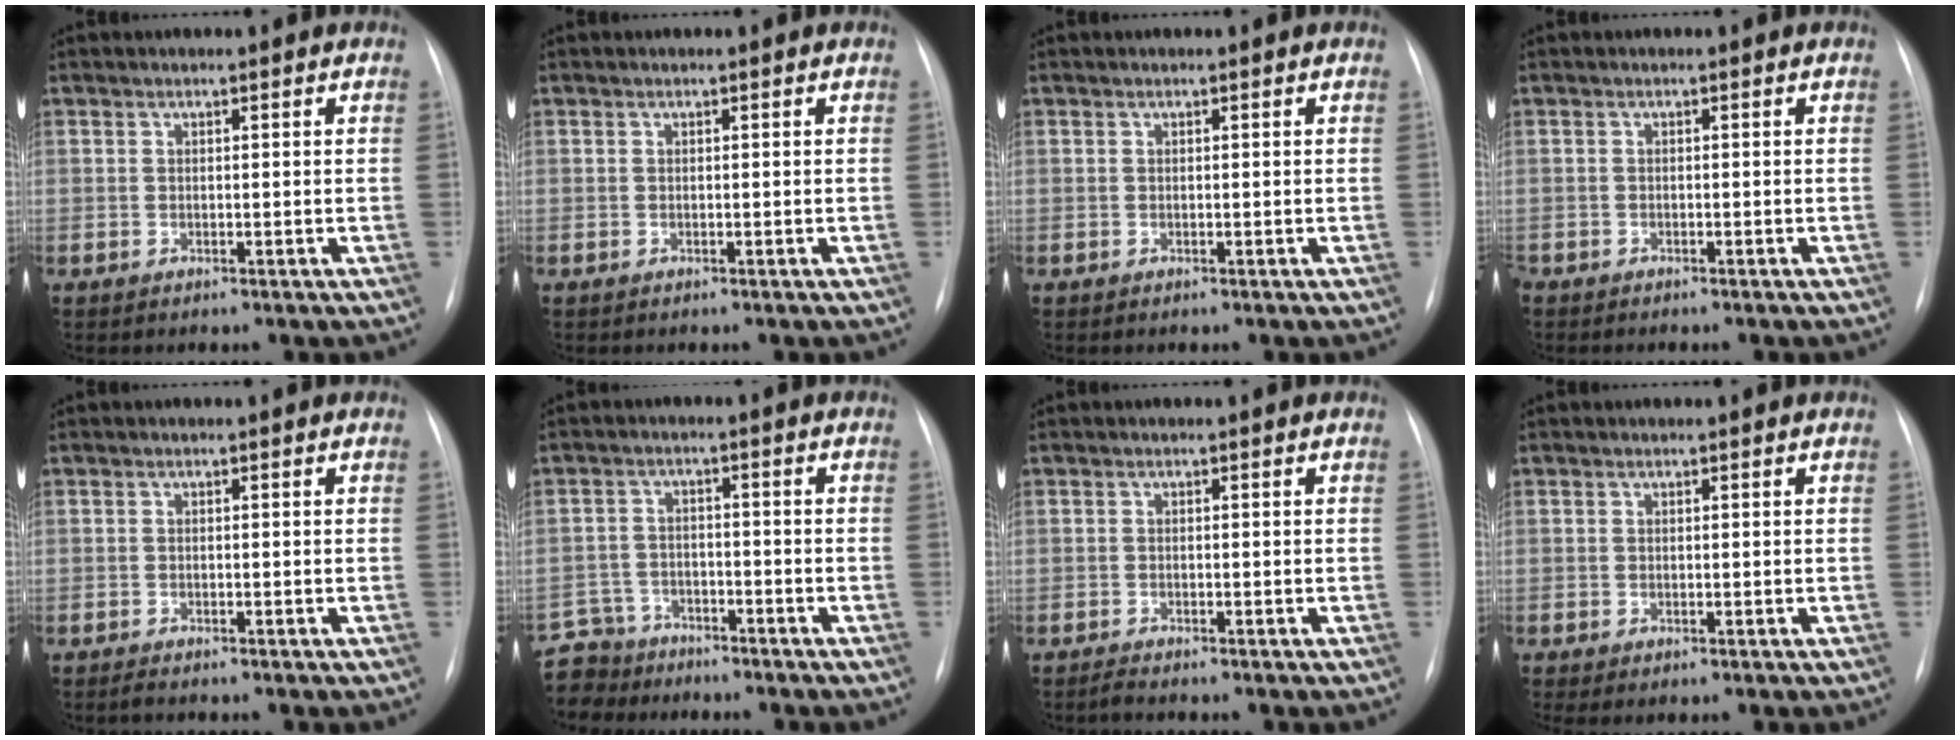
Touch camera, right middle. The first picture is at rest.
{"total": 0.0}
{"total": 0.0}
{"total": 1.3, "force": [-1.1, 0.4, 0.4], "torque": [-0.007, 0.000, -0.017]}
{"total": 0.9, "force": [-0.8, 0.1, 0.3], "torque": [-0.013, -0.003, -0.014]}
{"total": 7.3, "force": [-6.6, 3.2, -0.6], "torque": [0.006, 0.005, -0.121]}
{"total": 1.0, "force": [-0.9, -0.1, 0.3], "torque": [-0.012, -0.004, -0.019]}
{"total": 0.9, "force": [-0.5, 0.2, 0.8], "torque": [-0.012, -0.005, -0.005]}